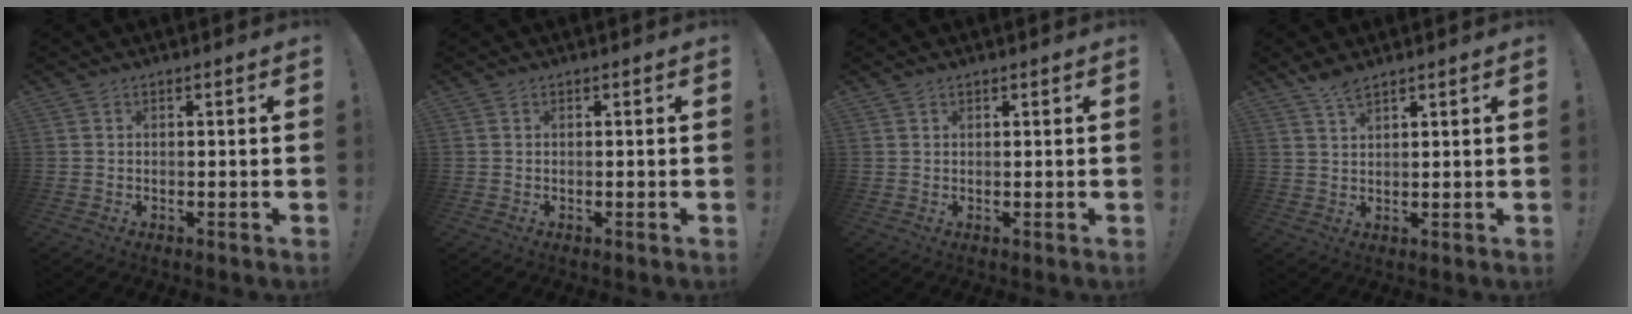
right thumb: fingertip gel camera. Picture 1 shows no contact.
{"total": 0.0}
{"total": 0.9, "force": [0.7, 0.4, 0.2], "torque": [-0.001, -0.002, 0.013]}
{"total": 3.7, "force": [3.0, 1.0, 2.0], "torque": [-0.032, -0.021, 0.053]}